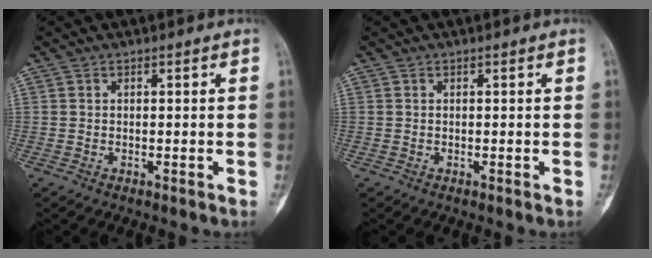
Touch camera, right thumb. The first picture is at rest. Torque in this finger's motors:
{"motor_torque": [0.04, 0.01, 0.00, -0.01, 0.00]}